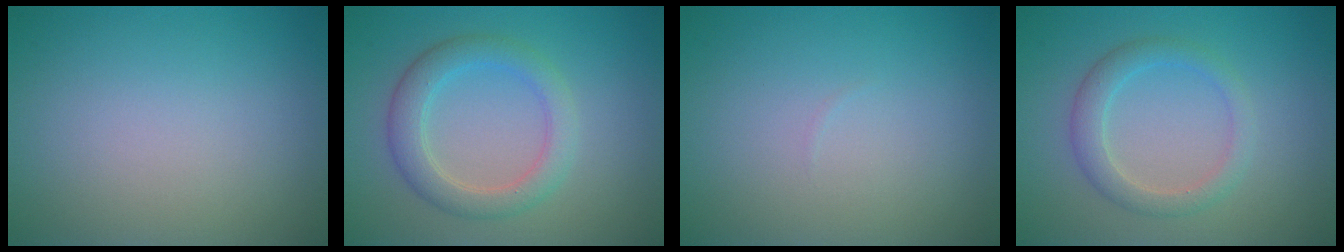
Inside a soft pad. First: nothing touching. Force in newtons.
{"total": 3.5, "press": 3.5, "slide": 0.2}
{"total": 0.0}
{"total": 2.6, "press": 2.6, "slide": 0.1}